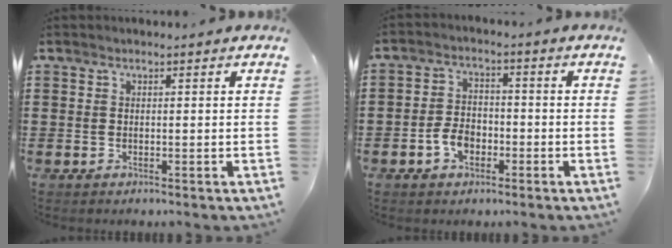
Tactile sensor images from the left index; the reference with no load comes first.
{"total": 4.5, "force": [-2.0, 2.9, 2.8], "torque": [-0.065, 0.002, -0.041]}